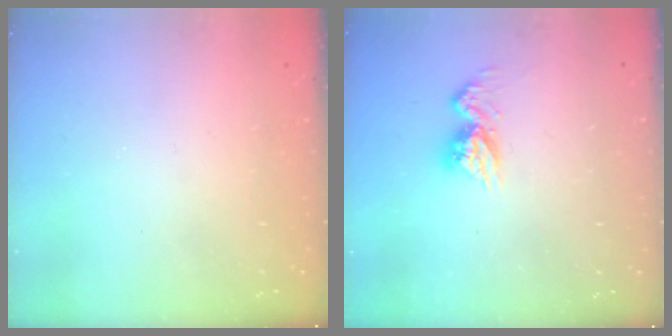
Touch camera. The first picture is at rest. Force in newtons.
{"total": 9.5, "press": 9.5, "slide": 0.9}